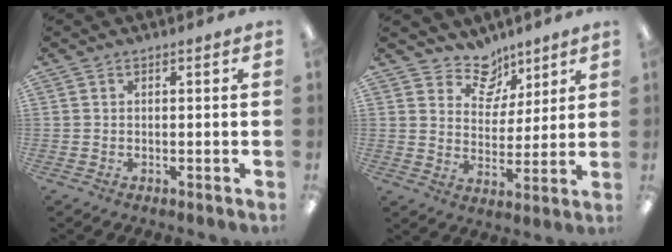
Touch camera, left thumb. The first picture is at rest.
{"total": 10.0, "force": [7.5, 6.3, 2.1], "torque": [-0.031, -0.056, 0.140]}